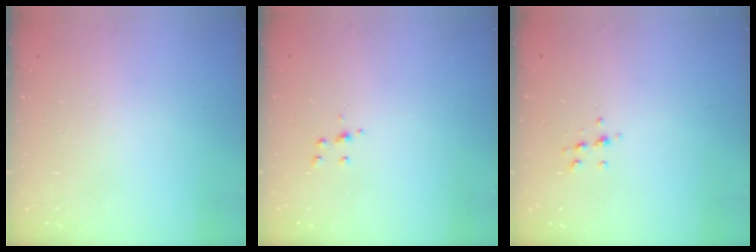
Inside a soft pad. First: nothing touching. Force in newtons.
{"total": 3.3, "press": 3.3, "slide": 0.4}
{"total": 5.8, "press": 5.8, "slide": 0.6}